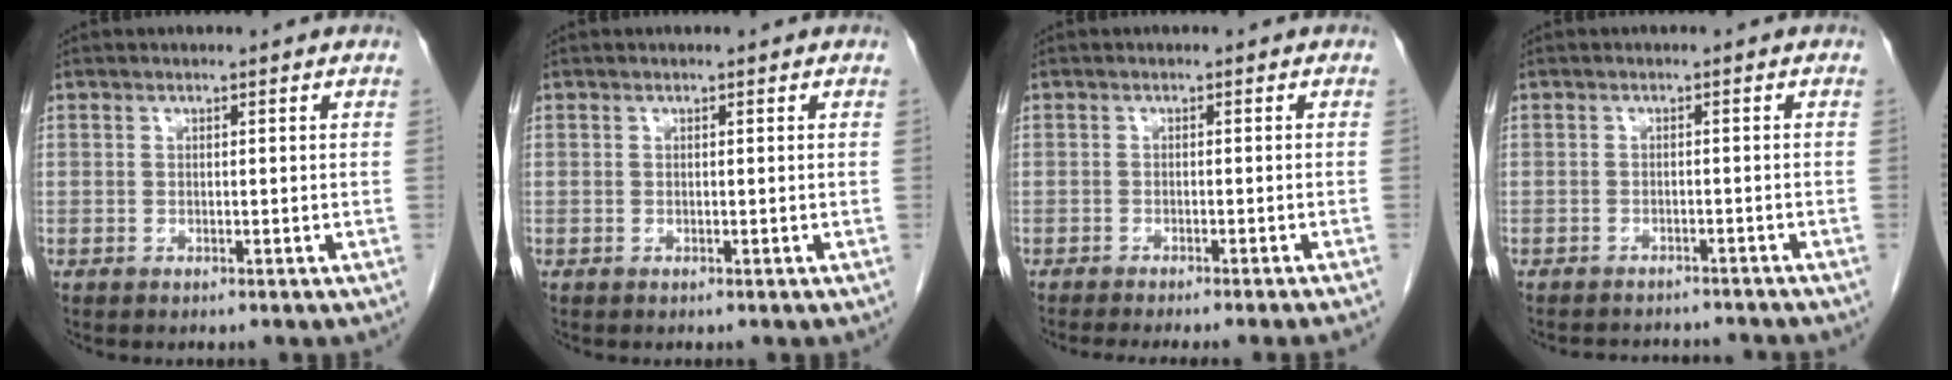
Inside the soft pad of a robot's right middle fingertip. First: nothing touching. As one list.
[{"total": 0.0}, {"total": 9.1, "force": [-8.0, -1.1, 4.1], "torque": [-0.022, -0.023, -0.104]}, {"total": 6.5, "force": [-6.3, 1.1, 1.1], "torque": [-0.012, 0.003, -0.078]}]